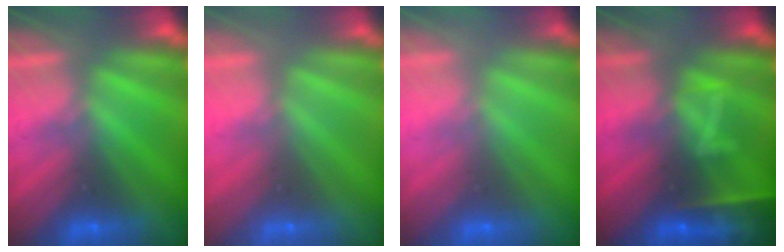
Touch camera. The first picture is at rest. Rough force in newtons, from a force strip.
{"total": 2.8}
{"total": 2.7}
{"total": 8.1}